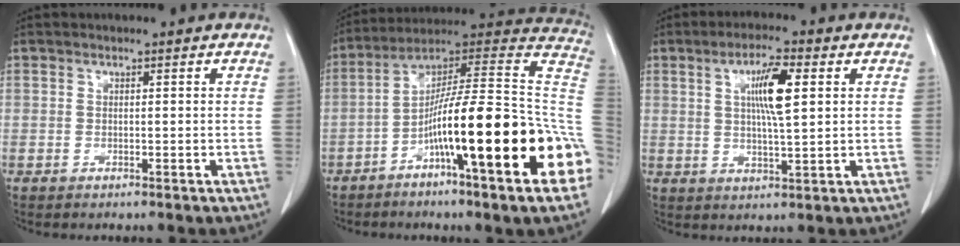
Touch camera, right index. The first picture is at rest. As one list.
[{"total": 27.4, "force": [-8.3, 1.2, 26.1], "torque": [-0.306, 0.004, -0.143]}, {"total": 7.5, "force": [2.1, 0.8, 7.2], "torque": [-0.129, 0.002, 0.037]}]